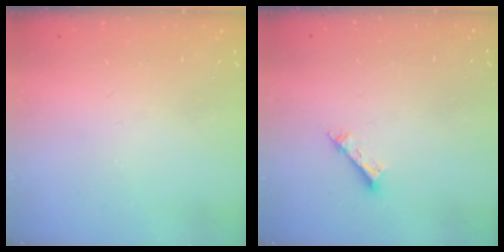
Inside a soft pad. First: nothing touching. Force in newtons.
{"total": 2.2, "press": 2.1, "slide": 0.4}